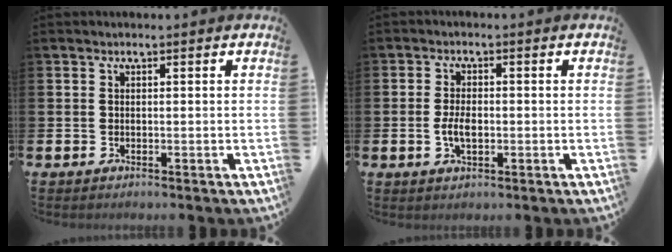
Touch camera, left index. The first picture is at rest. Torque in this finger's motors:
{"motor_torque": [0.68, 0.18, 0.10, 0.09]}